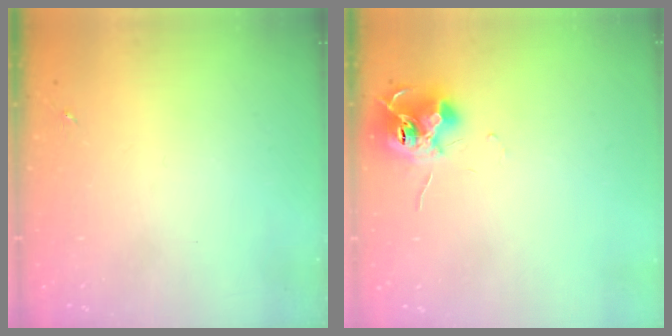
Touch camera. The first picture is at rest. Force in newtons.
{"total": 12.3, "press": 12.3, "slide": 0.8}